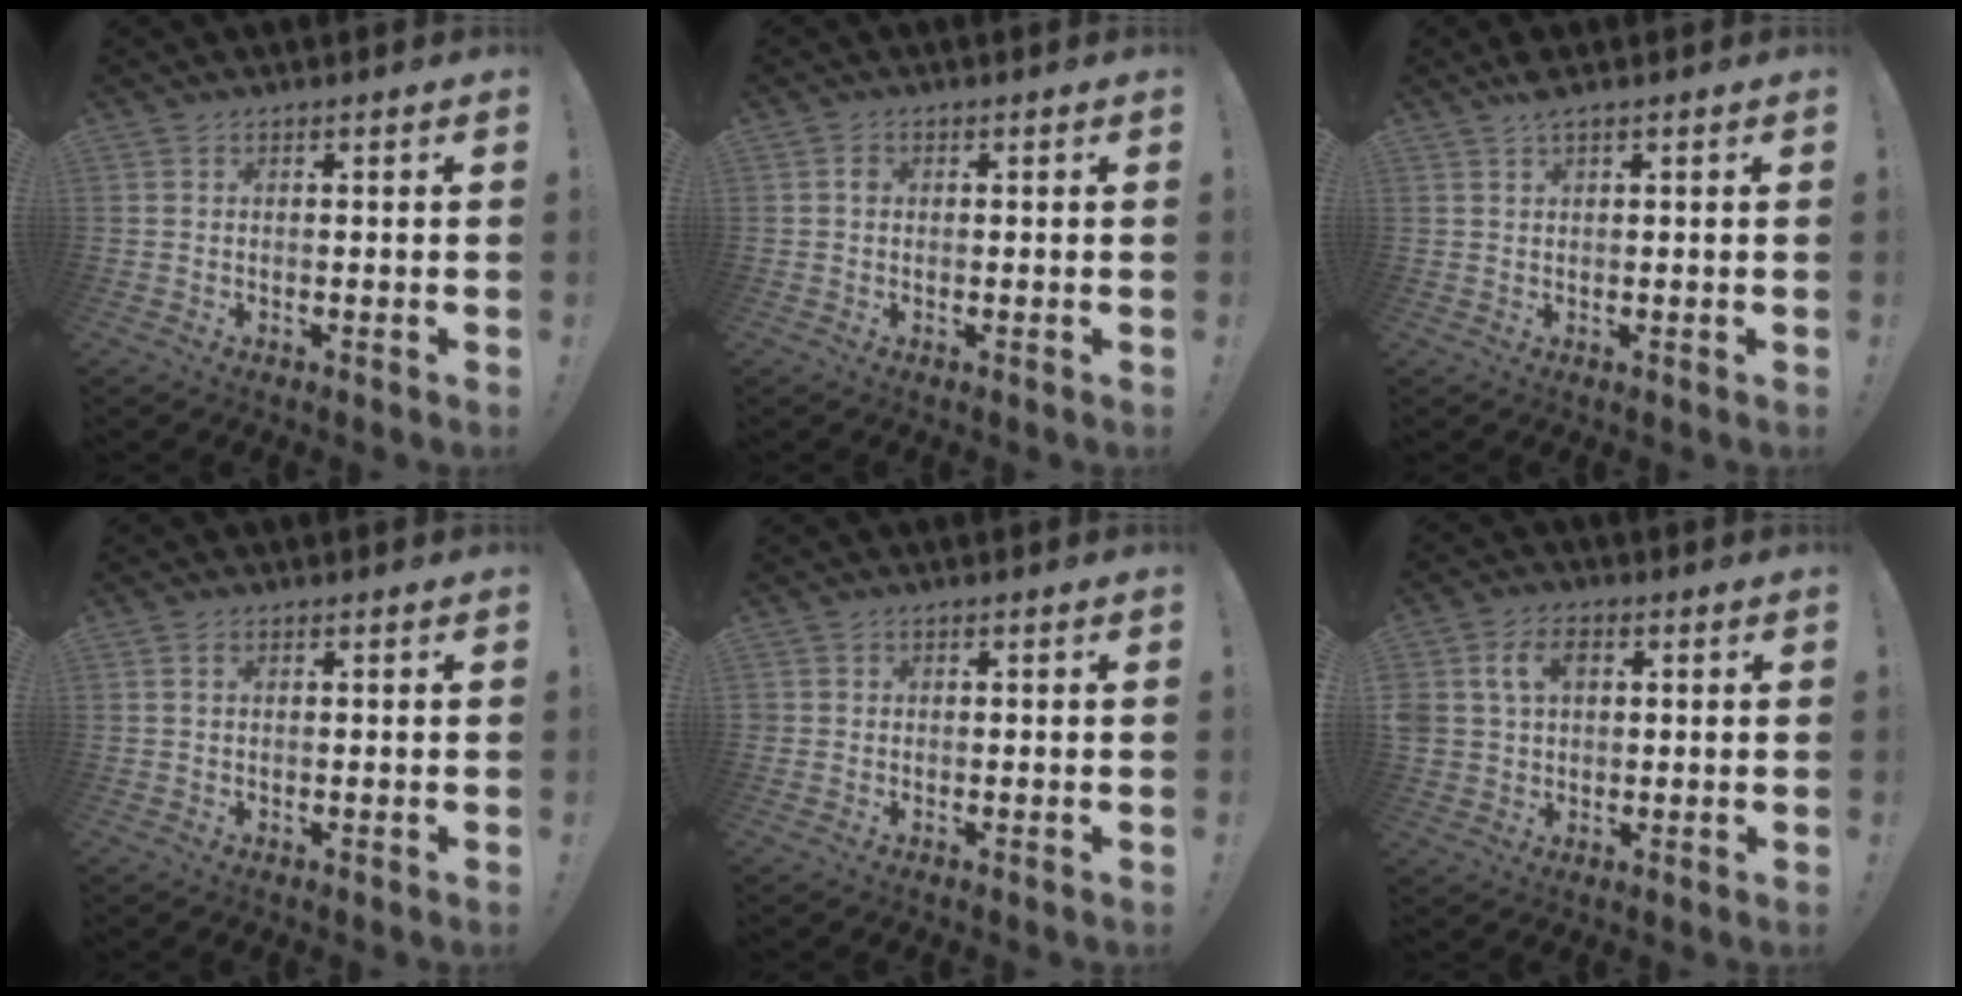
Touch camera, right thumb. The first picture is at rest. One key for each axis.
{"total": 1.3, "fx": -0.1, "fy": 1.1, "fz": 0.7, "tx": -0.008, "ty": 0.003, "tz": -0.002}
{"total": 2.6, "fx": 2.0, "fy": 0.3, "fz": 1.7, "tx": -0.037, "ty": -0.008, "tz": 0.035}
{"total": 1.0, "fx": 0.3, "fy": 0.7, "fz": 0.6, "tx": -0.015, "ty": 0.005, "tz": 0.006}
{"total": 0.9, "fx": 0.0, "fy": 0.9, "fz": 0.0, "tx": -0.005, "ty": 0.005, "tz": 0.001}
{"total": 8.5, "fx": 2.7, "fy": 6.5, "fz": 4.8, "tx": -0.092, "ty": 0.007, "tz": 0.053}